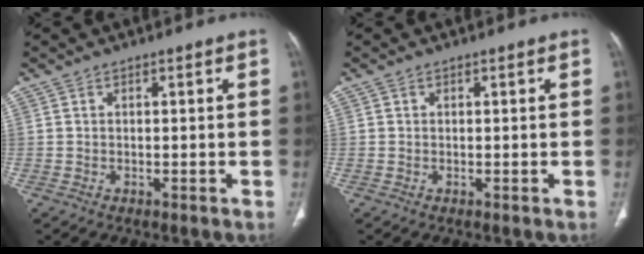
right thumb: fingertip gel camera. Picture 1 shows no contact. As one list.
[{"total": 0.0}]